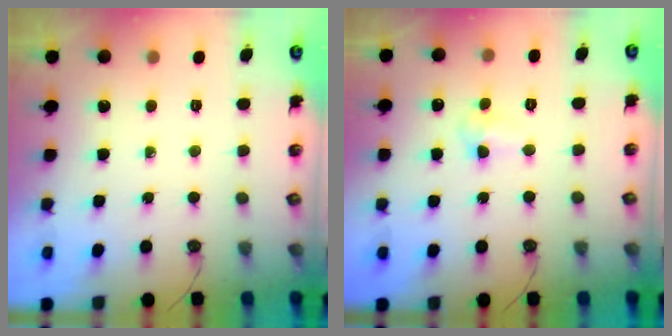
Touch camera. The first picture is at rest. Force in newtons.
{"total": 3.5, "press": 3.4, "slide": 0.8}